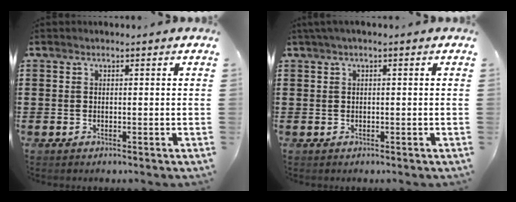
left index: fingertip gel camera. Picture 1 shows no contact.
{"total": 0.8, "force": [-0.1, 0.1, 0.8], "torque": [-0.012, -0.002, -0.002]}